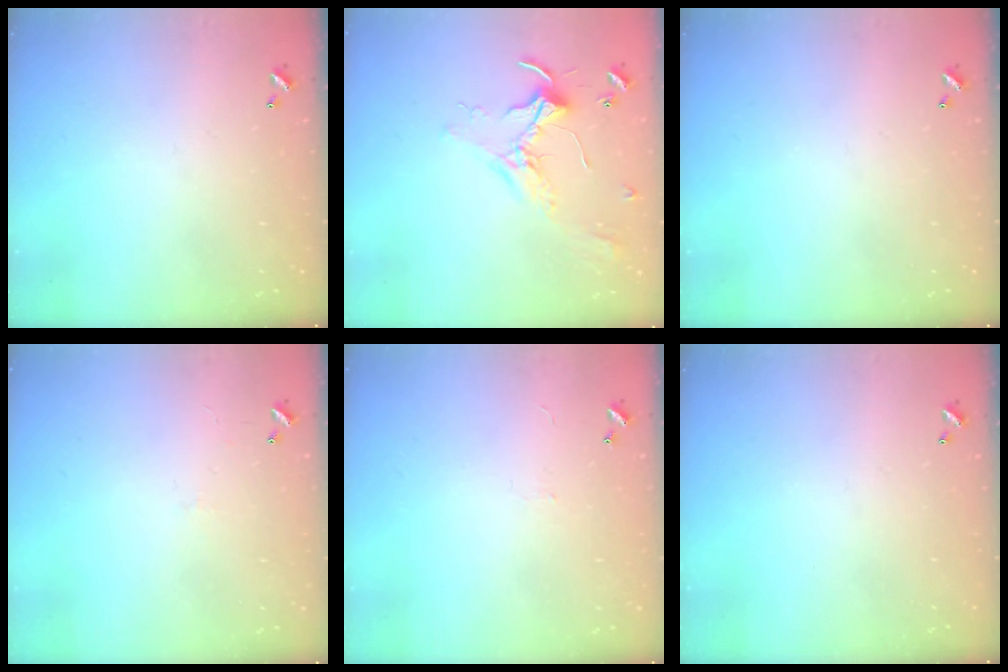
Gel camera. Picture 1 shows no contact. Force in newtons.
{"total": 2.5, "press": 2.5, "slide": 0.5}
{"total": 0.0}
{"total": 1.2, "press": 1.1, "slide": 0.5}
{"total": 0.0}
{"total": 0.0}